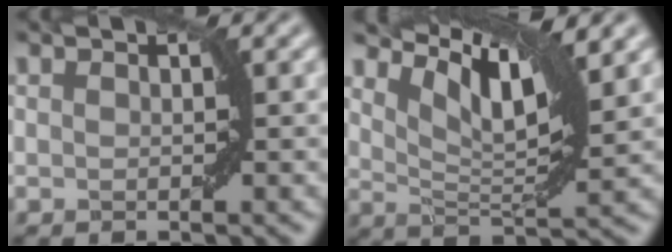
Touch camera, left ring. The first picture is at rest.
{"total": 7.4, "force": [4.7, 1.7, 5.4], "torque": [-0.098, 0.005, 0.088]}